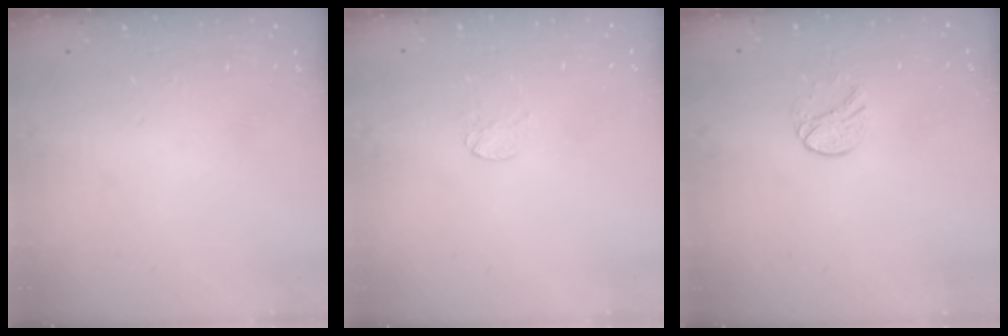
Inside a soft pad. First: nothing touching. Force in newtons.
{"total": 3.0, "press": 3.0, "slide": 0.2}
{"total": 6.9, "press": 6.9, "slide": 0.5}